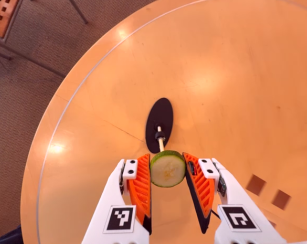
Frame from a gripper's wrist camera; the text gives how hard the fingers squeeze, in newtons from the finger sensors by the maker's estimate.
{"total": 9.8, "left": 10.4, "right": 9.2}